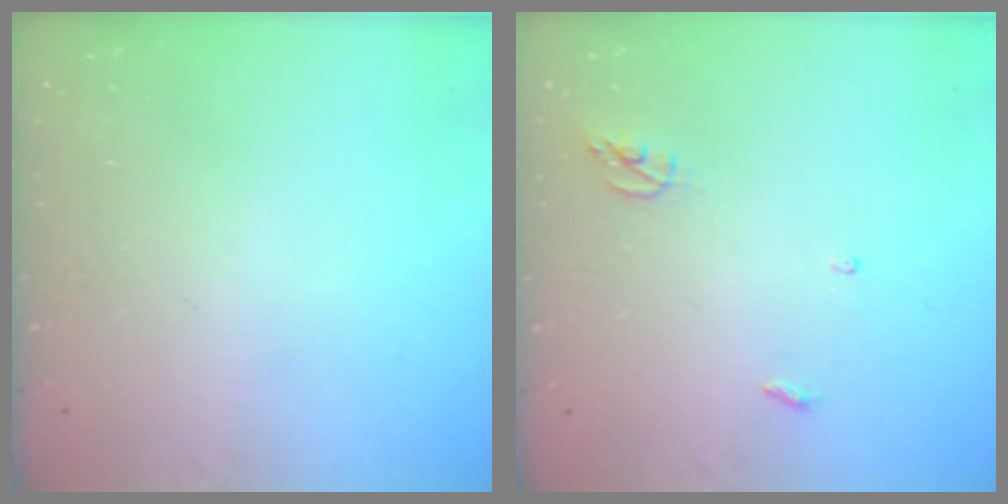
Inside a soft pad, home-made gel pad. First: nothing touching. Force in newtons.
{"total": 3.8, "press": 3.8, "slide": 0.3}